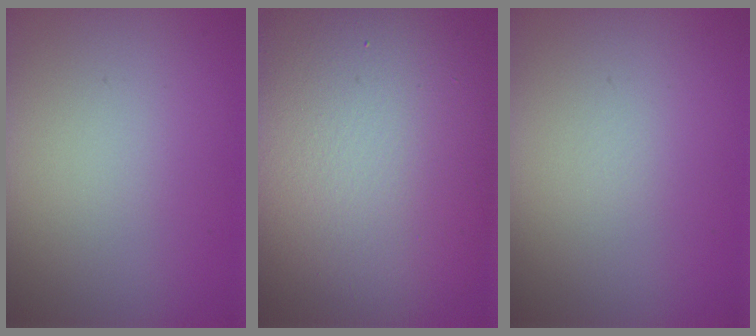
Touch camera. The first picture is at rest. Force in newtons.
{"total": 16.8, "press": 16.7, "slide": 1.1}
{"total": 0.0}